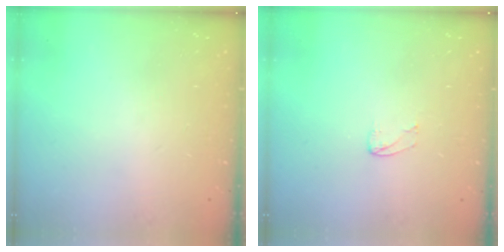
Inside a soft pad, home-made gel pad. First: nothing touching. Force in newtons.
{"total": 2.9, "press": 2.9, "slide": 0.2}